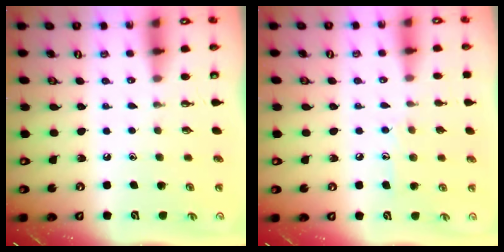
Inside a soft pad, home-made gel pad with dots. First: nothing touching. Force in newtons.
{"total": 8.1, "press": 8.0, "slide": 0.5}